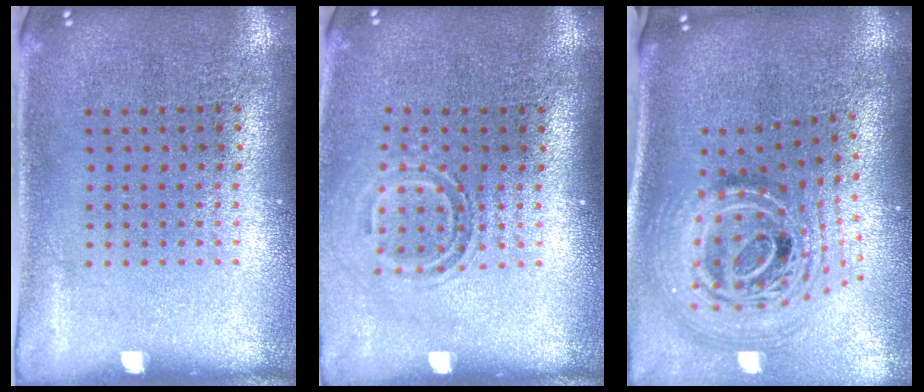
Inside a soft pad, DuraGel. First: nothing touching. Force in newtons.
{"total": 1.6, "press": 1.1, "slide": 1.2}
{"total": 2.5, "press": 1.8, "slide": 1.8}